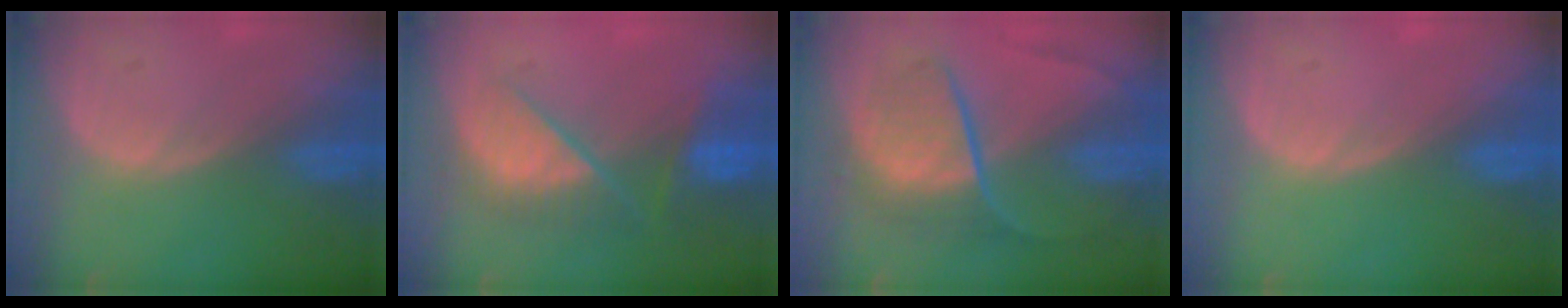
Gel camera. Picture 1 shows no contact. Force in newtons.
{"total": 8.8, "press": 8.0, "slide": 3.8}
{"total": 9.2, "press": 7.6, "slide": 5.1}
{"total": 0.0}